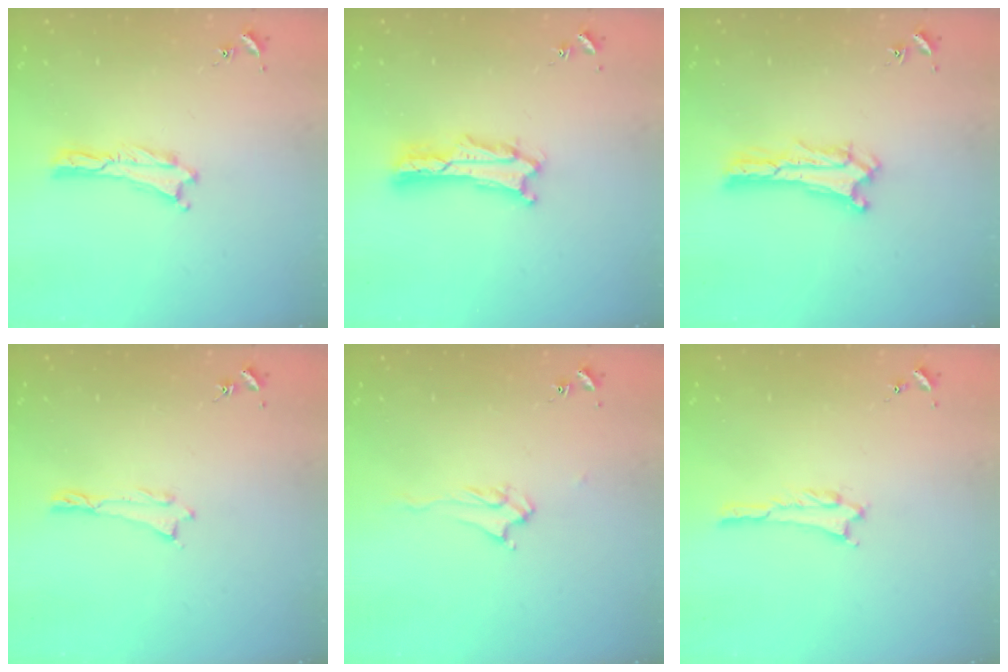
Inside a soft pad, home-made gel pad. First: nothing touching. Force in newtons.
{"total": 2.1, "press": 2.1, "slide": 0.3}
{"total": 0.9, "press": 0.9, "slide": 0.2}
{"total": 0.0}
{"total": 2.5, "press": 2.4, "slide": 0.4}
{"total": 0.6, "press": 0.6, "slide": 0.1}